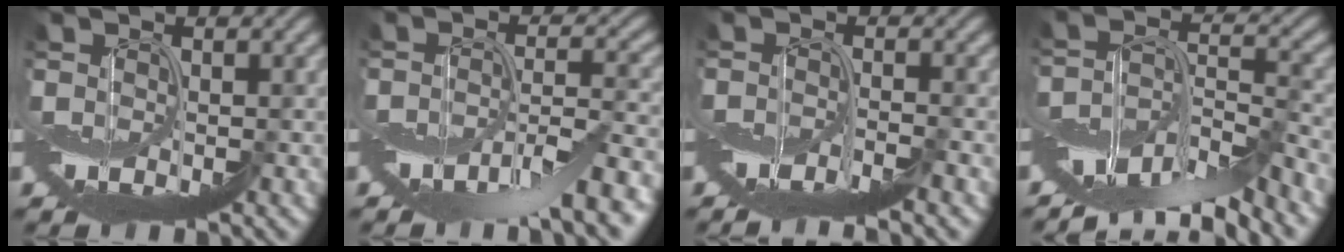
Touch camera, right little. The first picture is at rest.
{"total": 7.1, "force": [-3.7, 2.3, 5.6], "torque": [-0.090, -0.007, -0.063]}
{"total": 4.3, "force": [-3.2, 0.5, 2.9], "torque": [-0.043, -0.005, -0.061]}
{"total": 10.3, "force": [-8.0, 3.2, 5.6], "torque": [-0.097, -0.001, -0.132]}